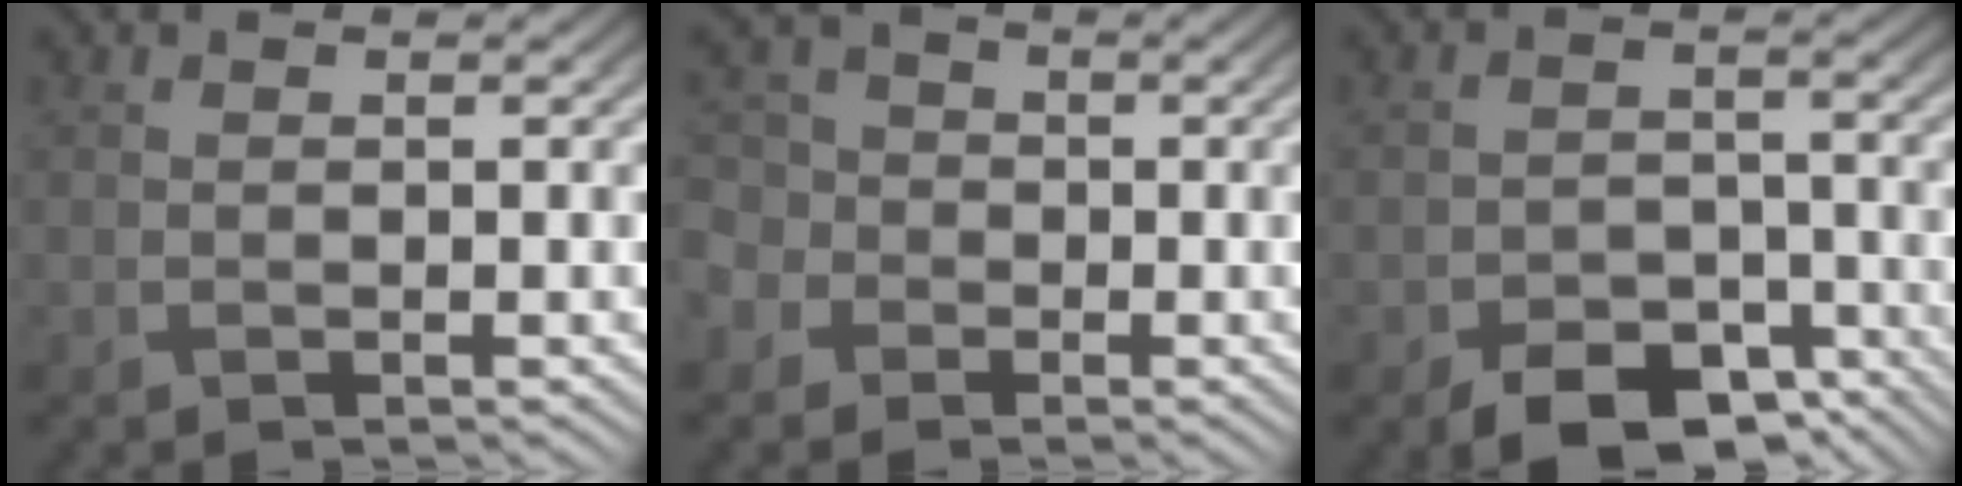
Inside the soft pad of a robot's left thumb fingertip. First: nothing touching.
{"total": 5.9, "force": [-1.5, 5.3, 1.9], "torque": [-0.070, -0.001, -0.049]}
{"total": 7.5, "force": [-5.3, 3.9, 3.6], "torque": [-0.055, -0.017, -0.084]}